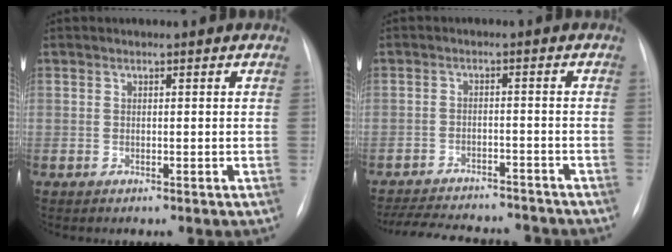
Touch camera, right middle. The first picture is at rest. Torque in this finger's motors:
{"motor_torque": [0.19, -0.27, 0.10, 0.06]}